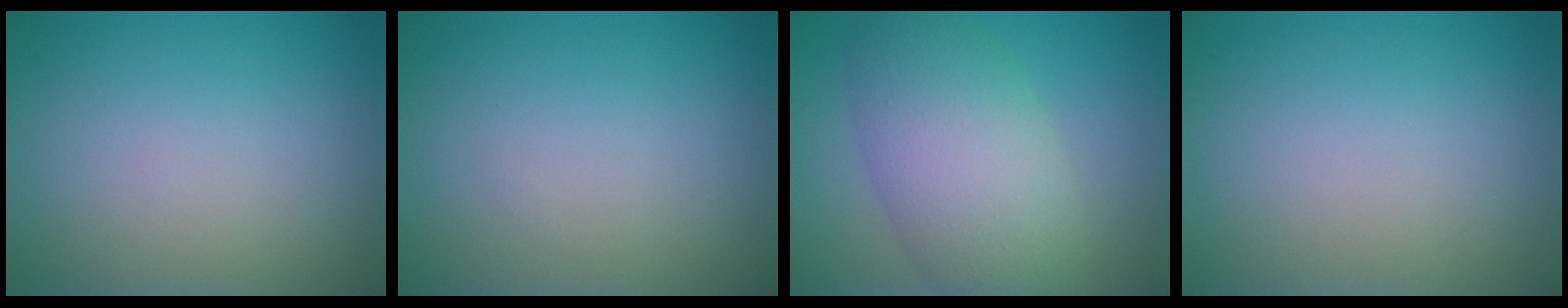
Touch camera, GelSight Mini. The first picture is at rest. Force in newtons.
{"total": 0.0}
{"total": 7.8, "press": 7.8, "slide": 0.4}
{"total": 0.0}